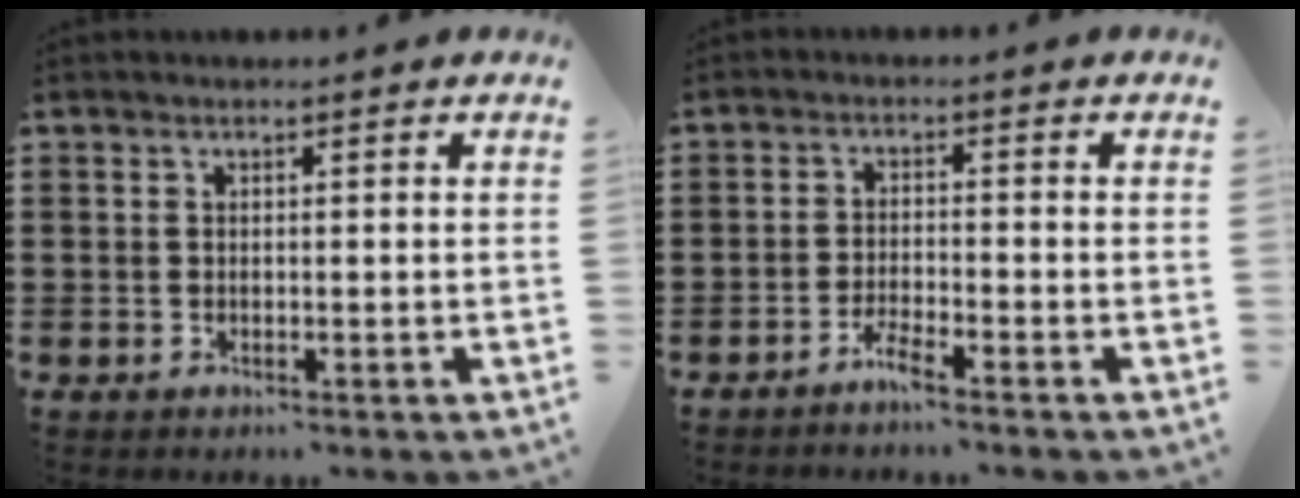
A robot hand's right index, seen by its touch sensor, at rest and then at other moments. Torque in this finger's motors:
{"motor_torque": [-1.12, 1.02, -0.02, -0.02]}